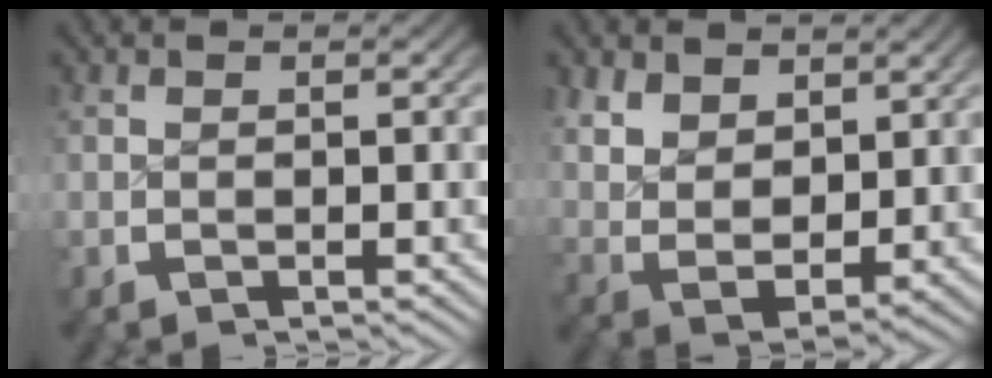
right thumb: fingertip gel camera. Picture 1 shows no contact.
{"total": 7.5, "force": [1.0, 5.5, 5.0], "torque": [-0.120, -0.042, 0.040]}